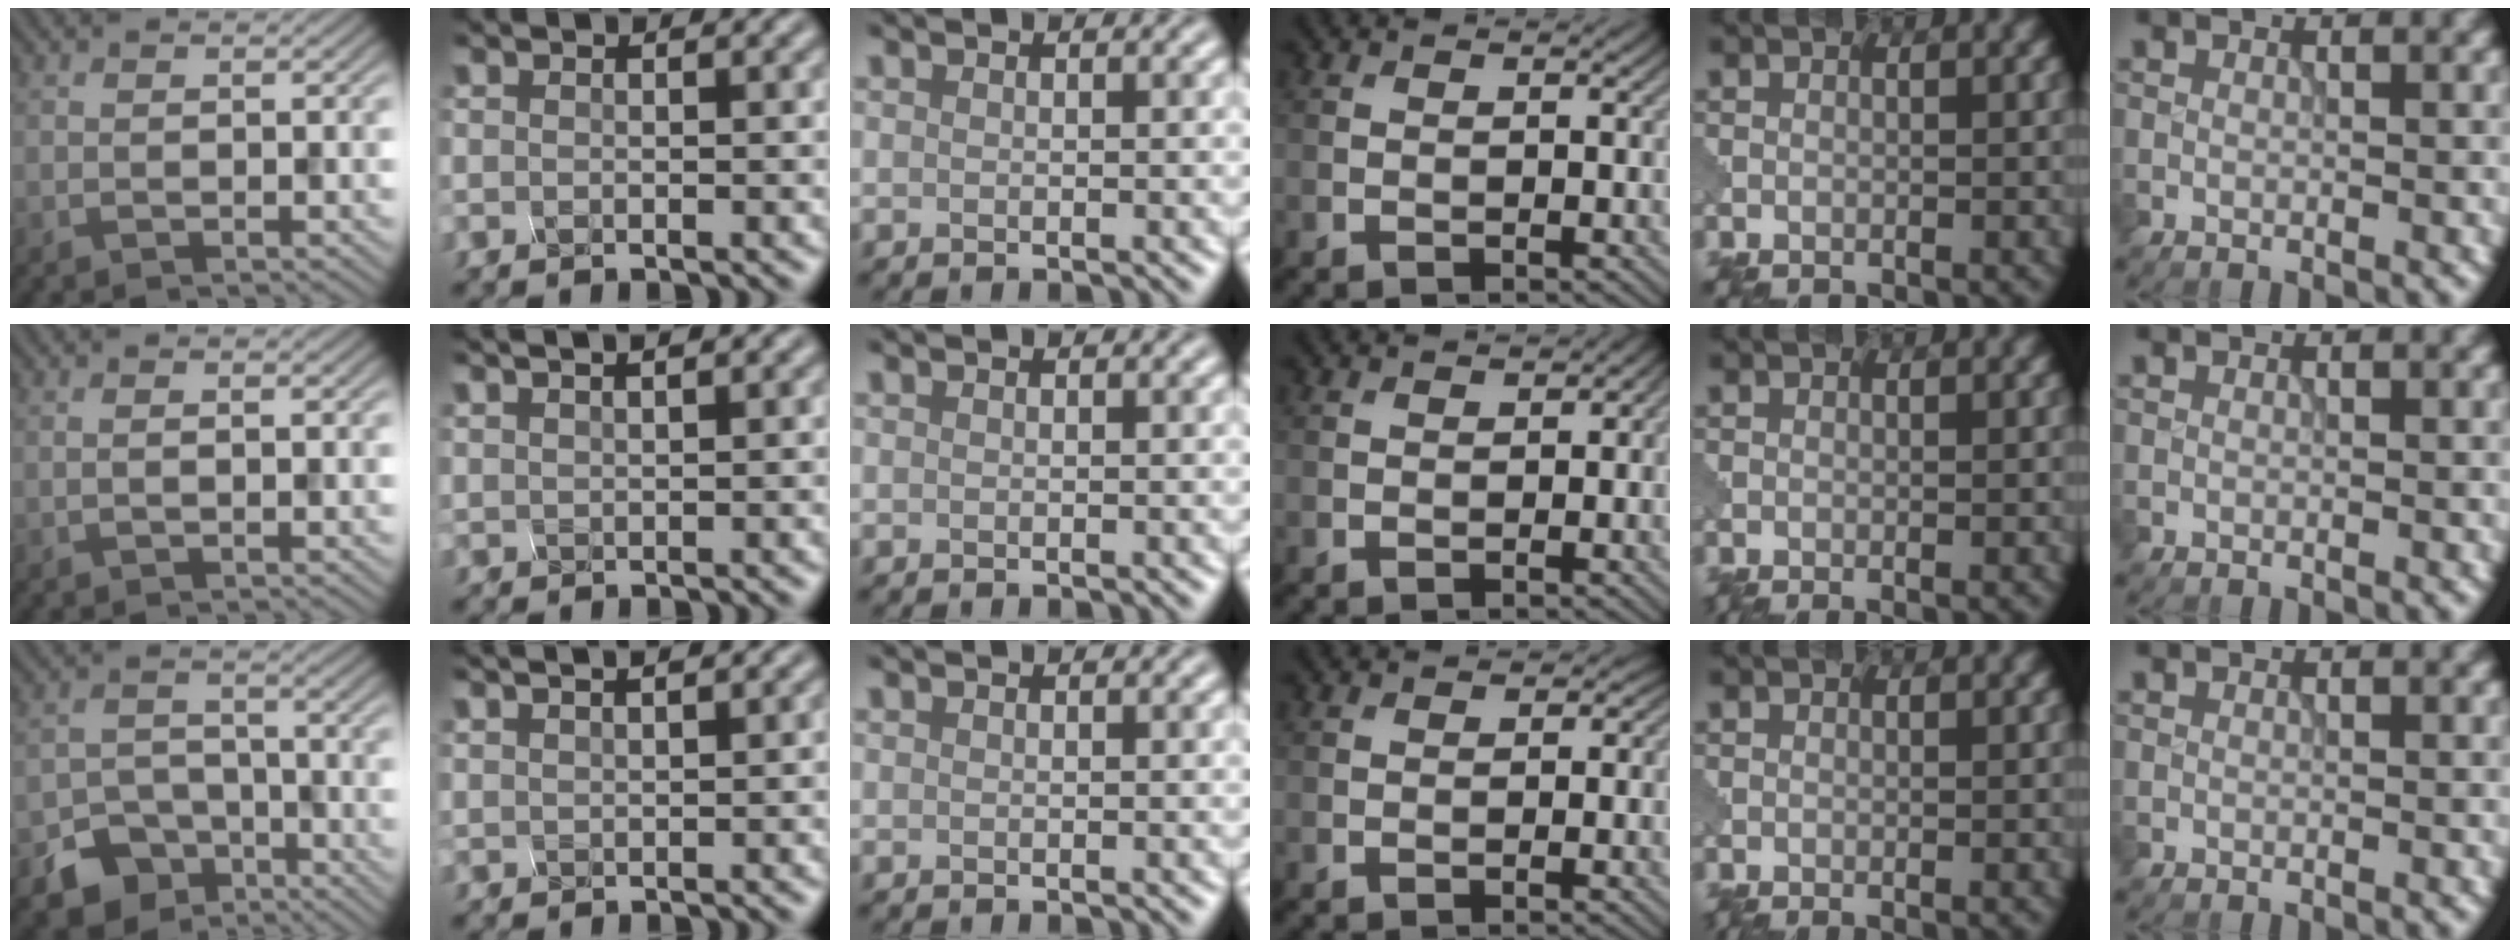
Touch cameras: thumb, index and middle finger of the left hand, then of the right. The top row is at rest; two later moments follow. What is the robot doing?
{"motion": "squeeze", "object": "hand grip exerciser"}